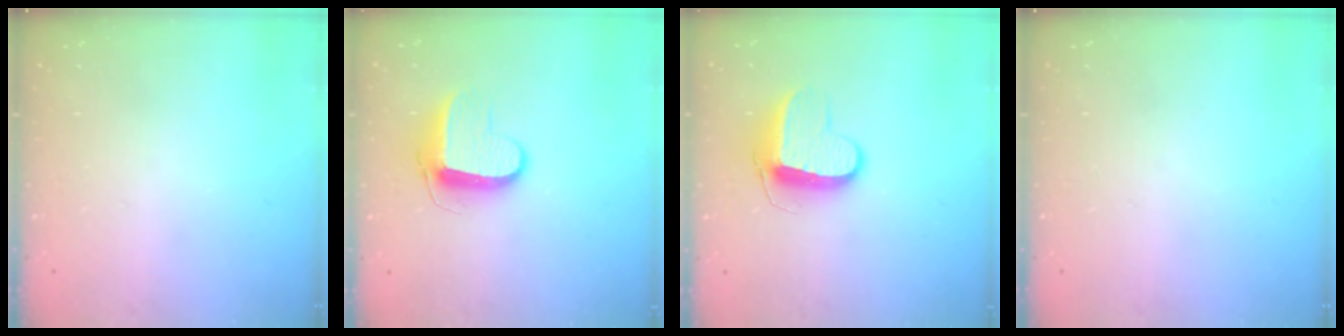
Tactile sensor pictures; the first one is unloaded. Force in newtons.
{"total": 9.5, "press": 9.5, "slide": 0.2}
{"total": 10.3, "press": 10.3, "slide": 0.4}
{"total": 0.0}